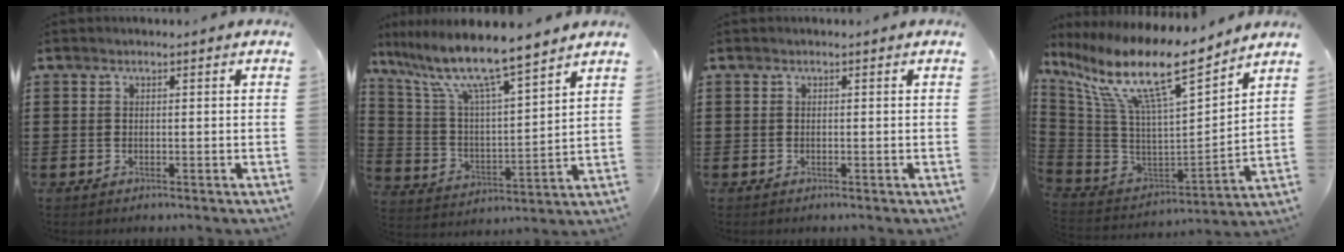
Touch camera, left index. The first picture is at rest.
{"total": 9.9, "force": [8.4, 0.3, 5.3], "torque": [-0.137, -0.053, 0.140]}
{"total": 0.0}
{"total": 15.2, "force": [9.9, 2.8, 11.1], "torque": [-0.253, -0.060, 0.164]}